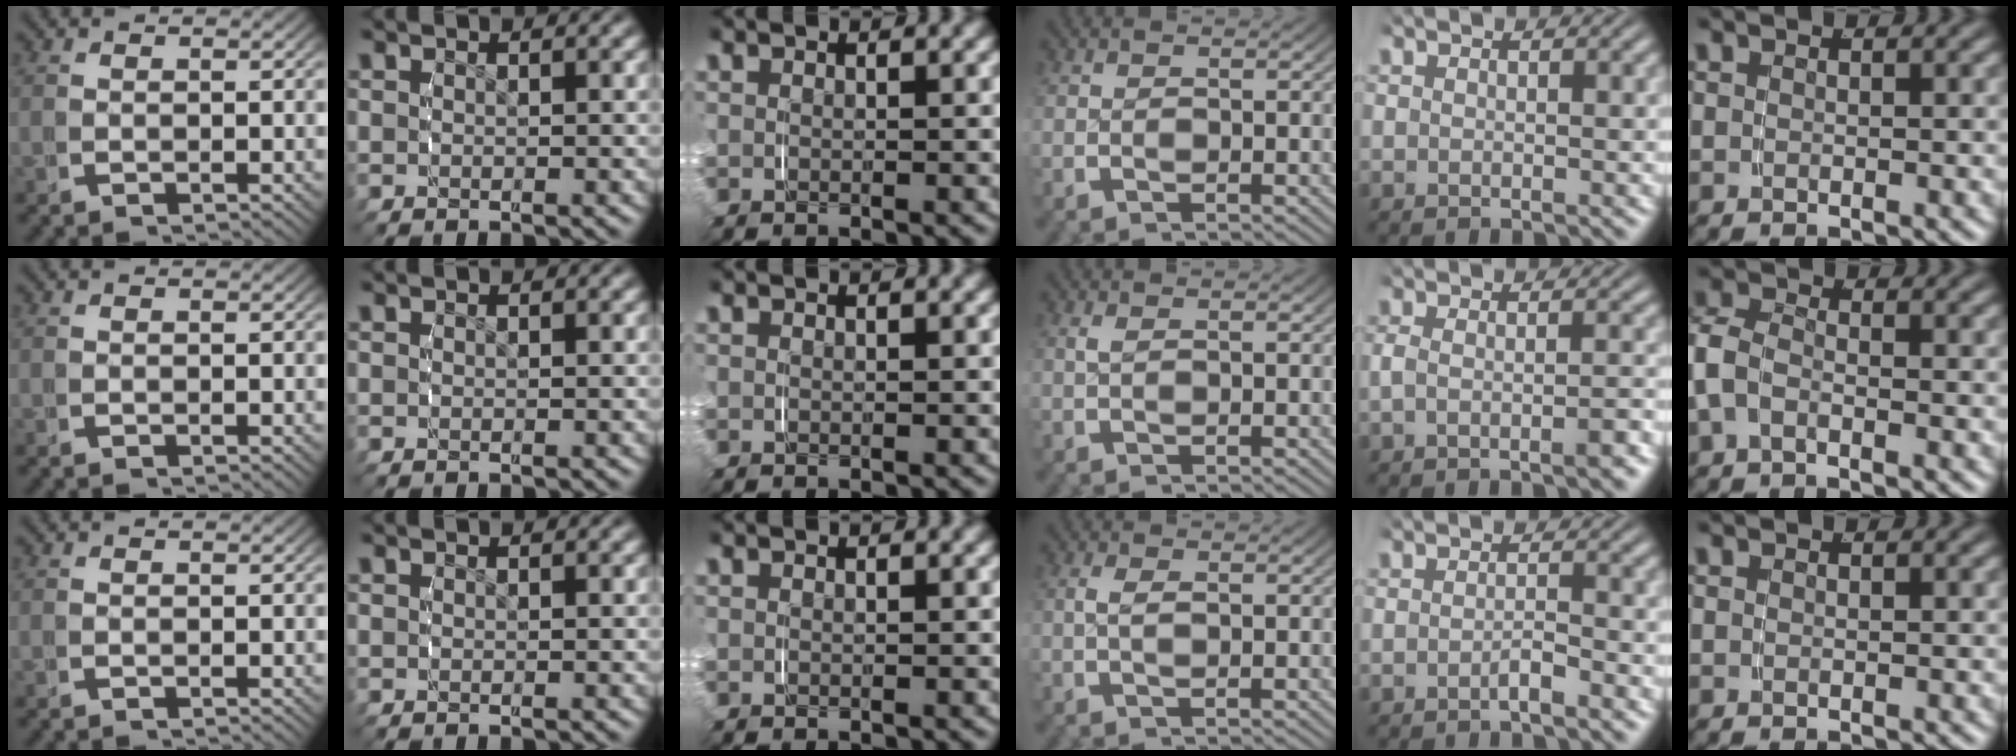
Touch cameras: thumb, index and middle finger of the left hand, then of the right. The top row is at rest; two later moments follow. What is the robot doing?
{"motion": "grasp_and_lifting", "object": "toothpaste"}